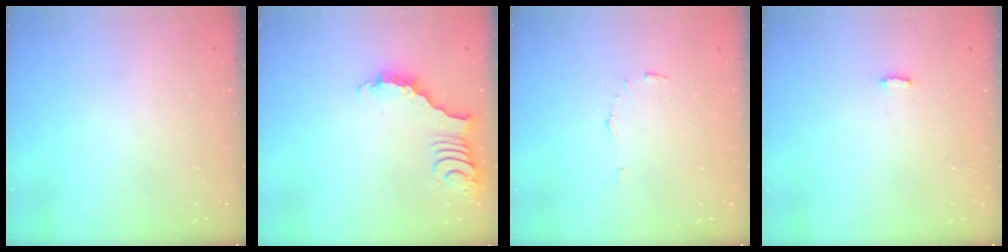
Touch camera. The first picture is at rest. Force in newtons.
{"total": 2.0, "press": 2.0, "slide": 0.2}
{"total": 4.8, "press": 4.8, "slide": 0.3}
{"total": 4.7, "press": 4.7, "slide": 0.4}